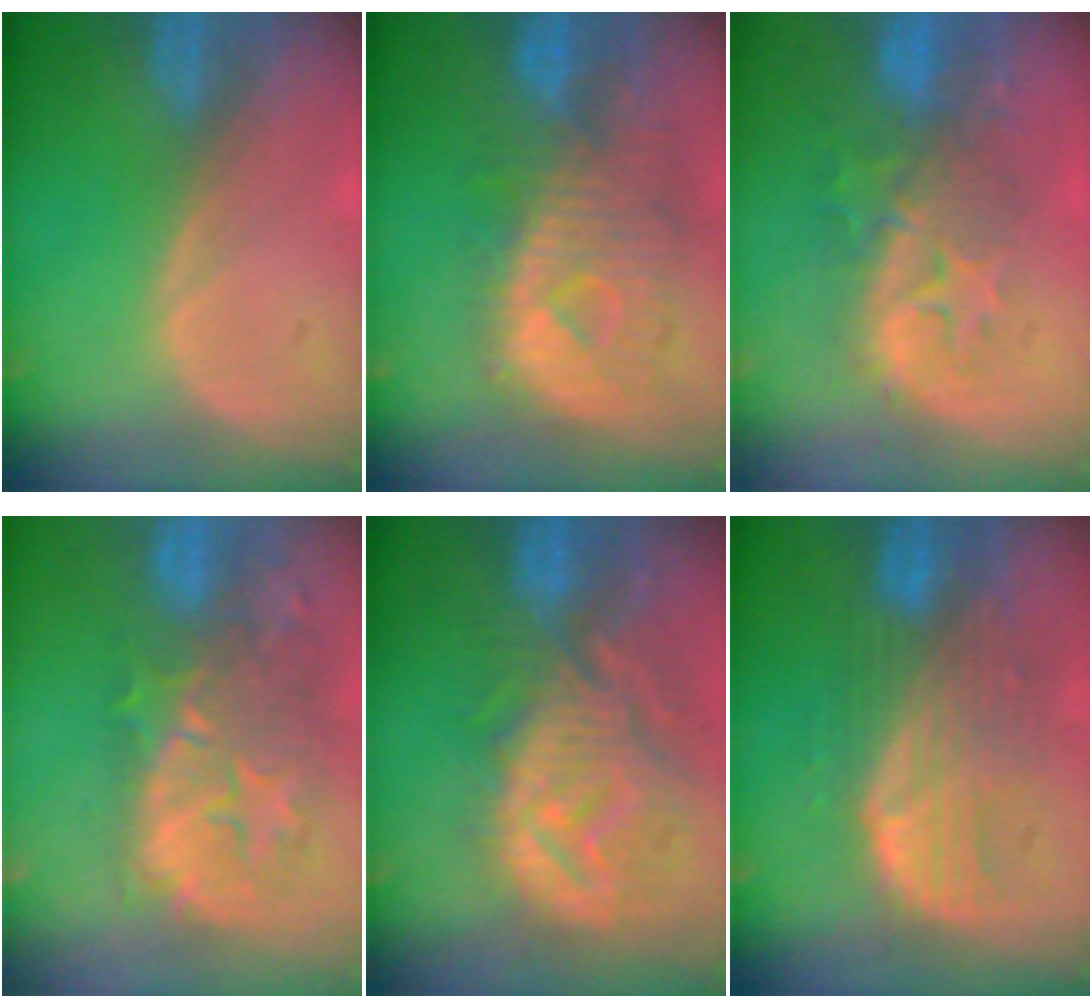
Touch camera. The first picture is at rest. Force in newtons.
{"total": 10.7, "press": 9.5, "slide": 4.9}
{"total": 9.4, "press": 8.7, "slide": 3.7}
{"total": 11.6, "press": 10.7, "slide": 4.5}
{"total": 12.1, "press": 10.9, "slide": 5.4}
{"total": 8.9, "press": 8.3, "slide": 3.2}